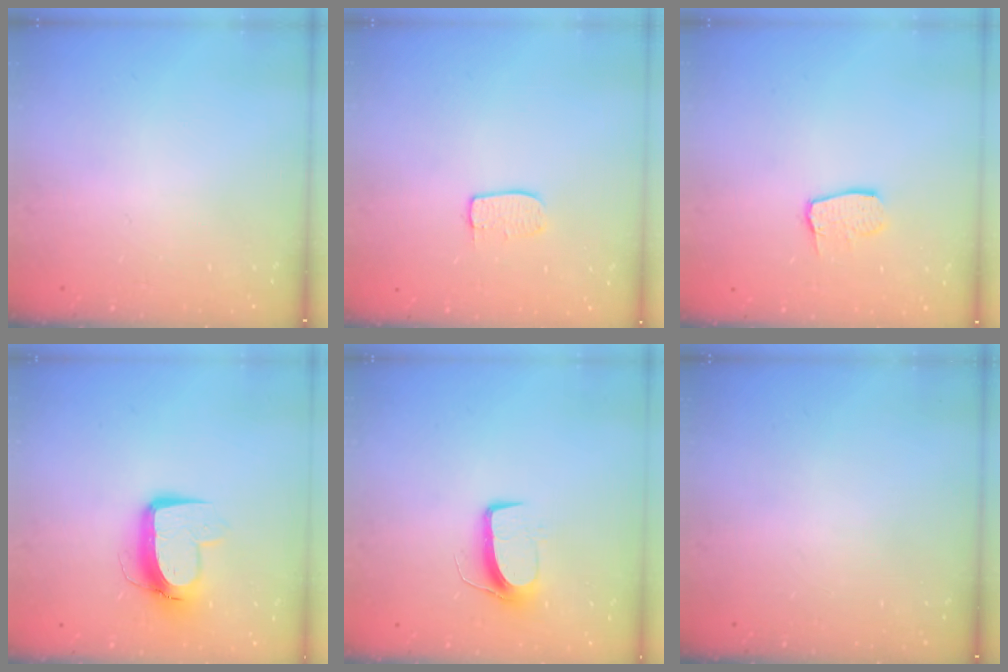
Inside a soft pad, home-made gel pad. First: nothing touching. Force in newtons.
{"total": 5.5, "press": 5.5, "slide": 0.1}
{"total": 6.8, "press": 6.8, "slide": 0.5}
{"total": 10.9, "press": 10.9, "slide": 1.2}
{"total": 8.6, "press": 8.5, "slide": 0.4}
{"total": 0.0}